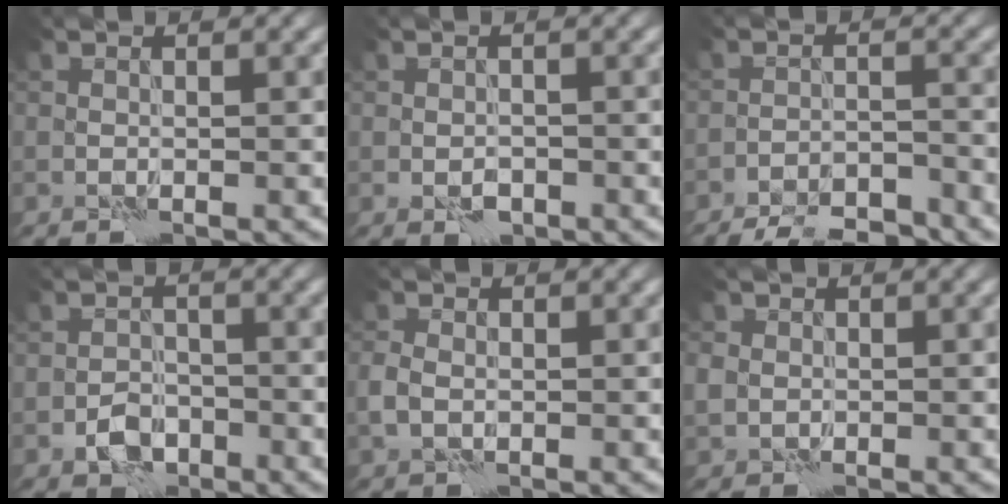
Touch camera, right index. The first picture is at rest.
{"total": 1.6, "force": [-0.8, 1.0, 1.0], "torque": [-0.019, -0.001, -0.015]}
{"total": 8.7, "force": [-8.0, 1.9, 2.8], "torque": [-0.040, -0.007, -0.122]}
{"total": 2.9, "force": [-1.7, 1.9, 1.4], "torque": [-0.020, 0.004, -0.035]}
{"total": 1.9, "force": [-0.5, 1.4, 1.2], "torque": [-0.028, 0.000, -0.014]}
{"total": 2.0, "force": [0.0, 1.9, 0.6], "torque": [-0.016, 0.000, -0.004]}